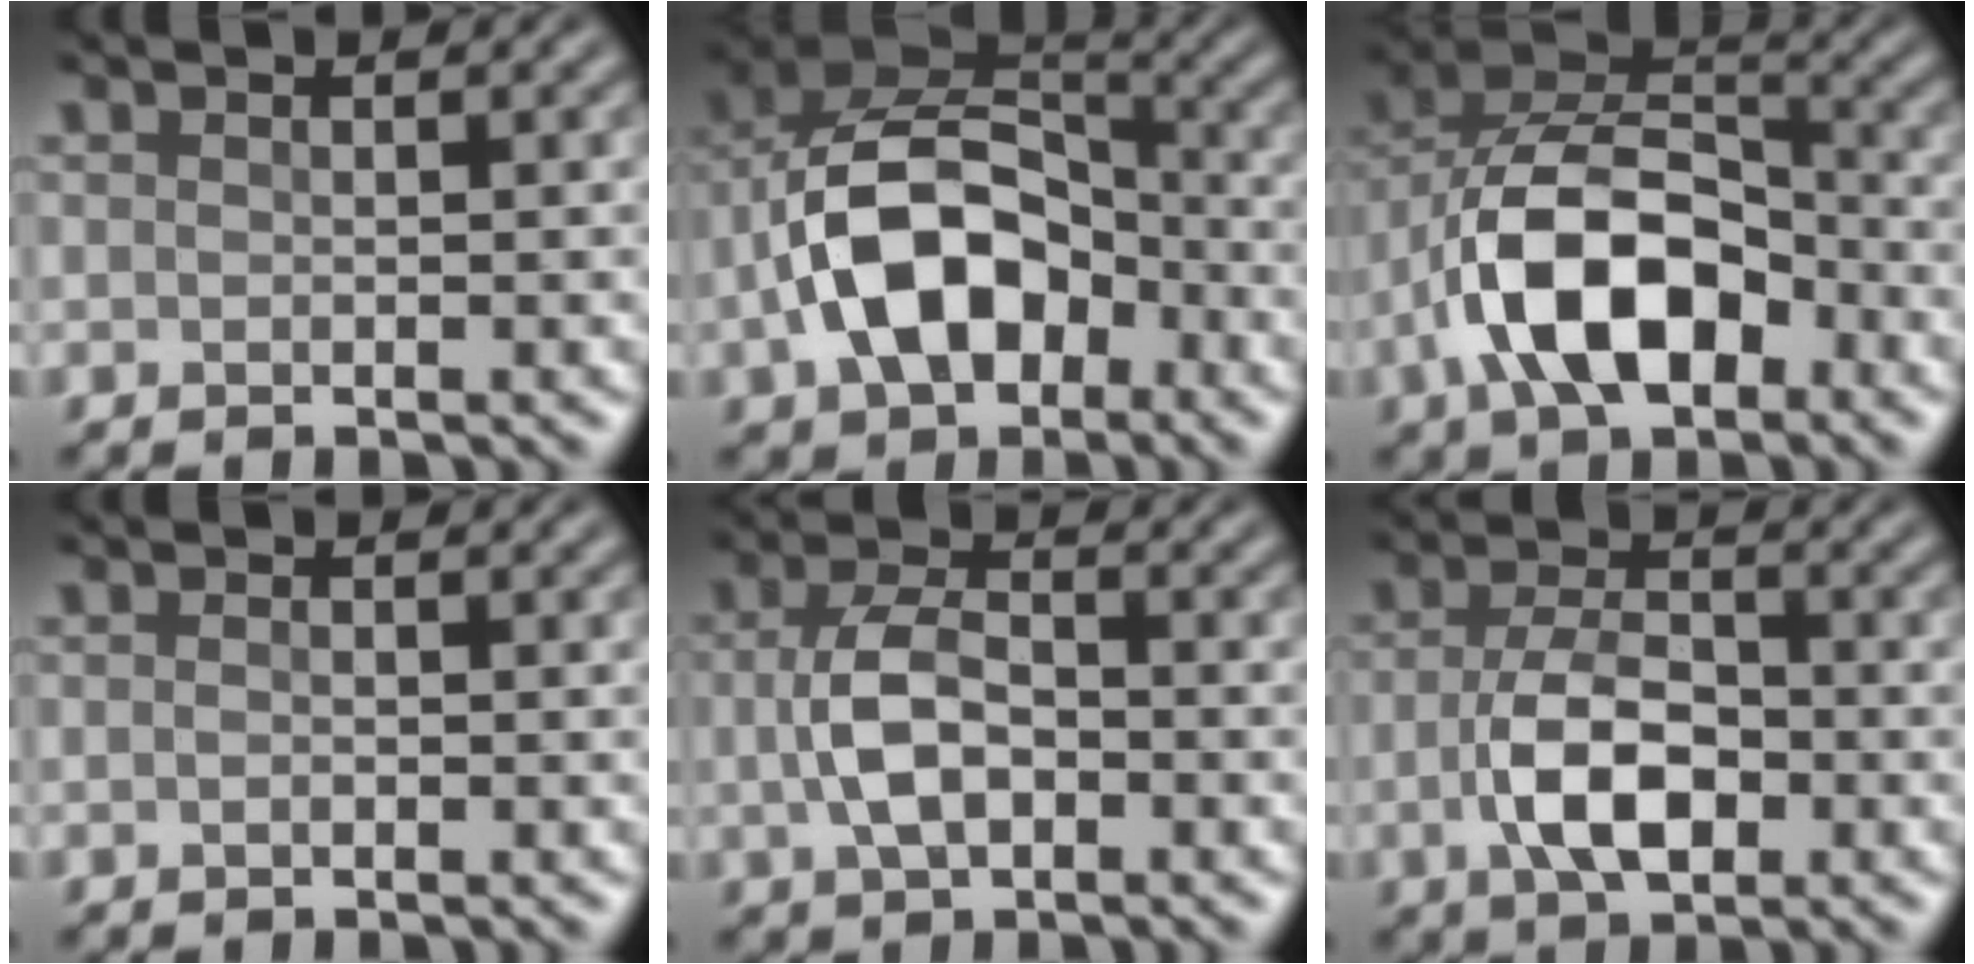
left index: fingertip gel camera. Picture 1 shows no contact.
{"total": 10.6, "force": [-3.0, 6.6, 7.7], "torque": [-0.146, 0.016, -0.063]}
{"total": 10.2, "force": [-3.9, 5.5, 7.6], "torque": [-0.145, 0.019, -0.076]}
{"total": 0.7, "force": [-0.2, 0.4, 0.5], "torque": [-0.012, -0.001, -0.005]}
{"total": 4.6, "force": [-0.6, 2.7, 3.8], "torque": [-0.080, 0.001, -0.014]}
{"total": 5.6, "force": [-1.4, 2.9, 4.6], "torque": [-0.093, -0.001, -0.030]}